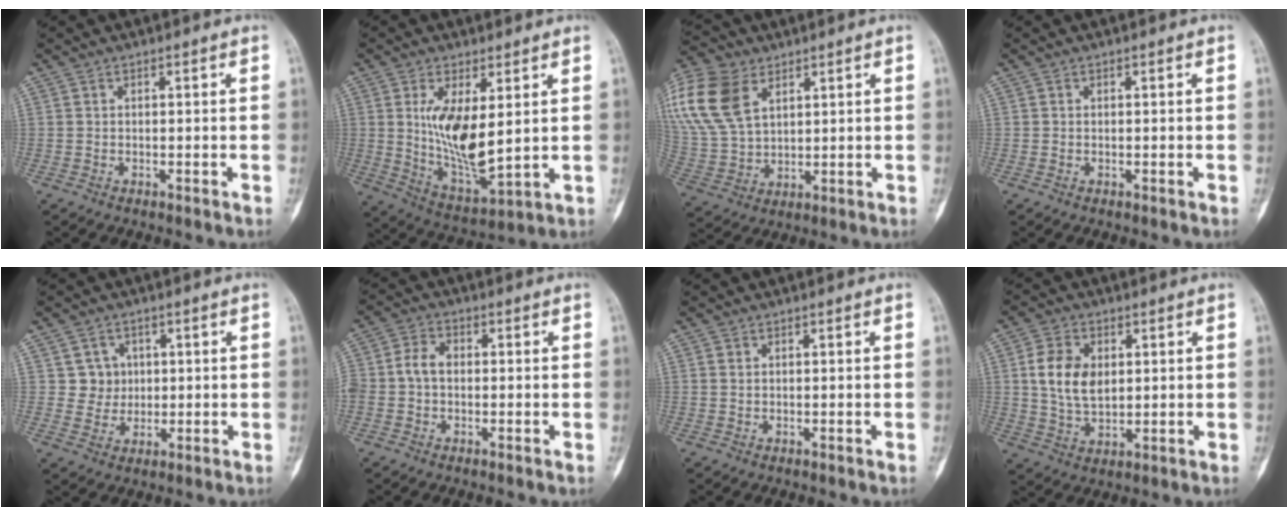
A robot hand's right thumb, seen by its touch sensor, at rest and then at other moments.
{"total": 12.7, "force": [2.5, 5.1, 11.4], "torque": [-0.198, -0.031, 0.063]}
{"total": 18.6, "force": [8.0, 12.1, 11.6], "torque": [-0.264, -0.001, 0.159]}
{"total": 0.0}
{"total": 4.7, "force": [1.1, 4.5, 0.5], "torque": [0.023, 0.001, 0.016]}
{"total": 5.1, "force": [-0.3, 3.8, 3.3], "torque": [-0.063, 0.020, -0.011]}
{"total": 0.6, "force": [0.3, 0.5, 0.2], "torque": [-0.001, 0.001, 0.006]}
{"total": 9.2, "force": [1.9, 6.0, 6.7], "torque": [-0.114, -0.010, 0.040]}